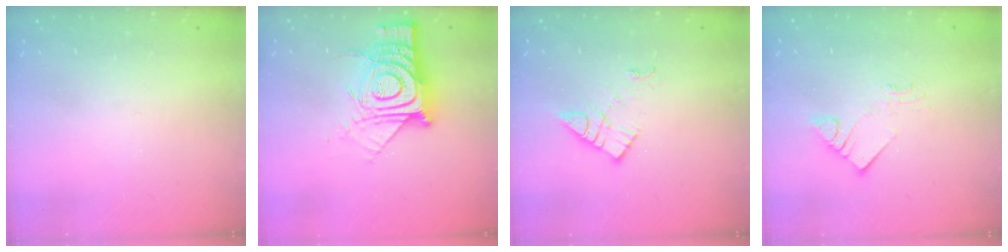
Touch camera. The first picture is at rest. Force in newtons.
{"total": 15.7, "press": 15.6, "slide": 1.3}
{"total": 10.8, "press": 10.8, "slide": 0.7}
{"total": 4.6, "press": 4.6, "slide": 0.1}